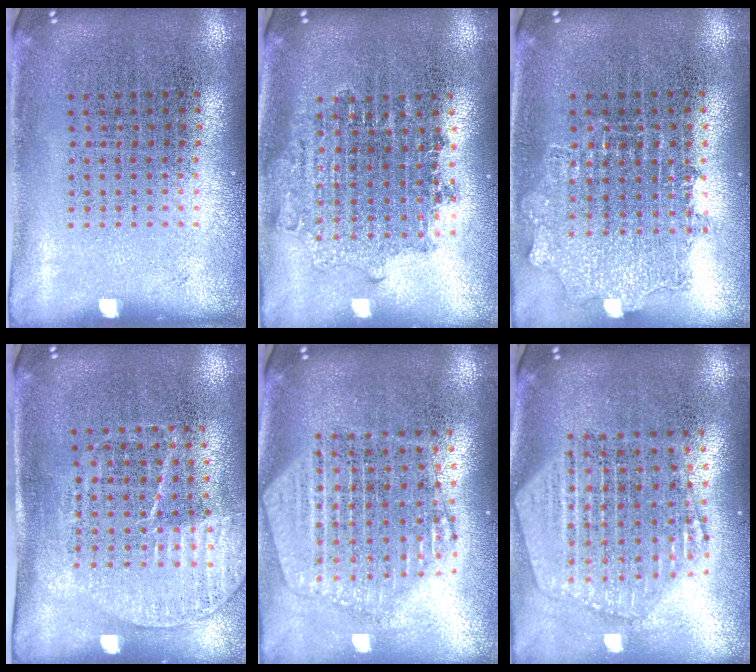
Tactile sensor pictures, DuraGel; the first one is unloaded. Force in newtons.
{"total": 1.7, "press": 1.4, "slide": 1.0}
{"total": 1.1, "press": 1.1, "slide": 0.3}
{"total": 1.5, "press": 1.3, "slide": 0.8}
{"total": 2.3, "press": 2.0, "slide": 1.1}
{"total": 2.4, "press": 2.1, "slide": 1.3}